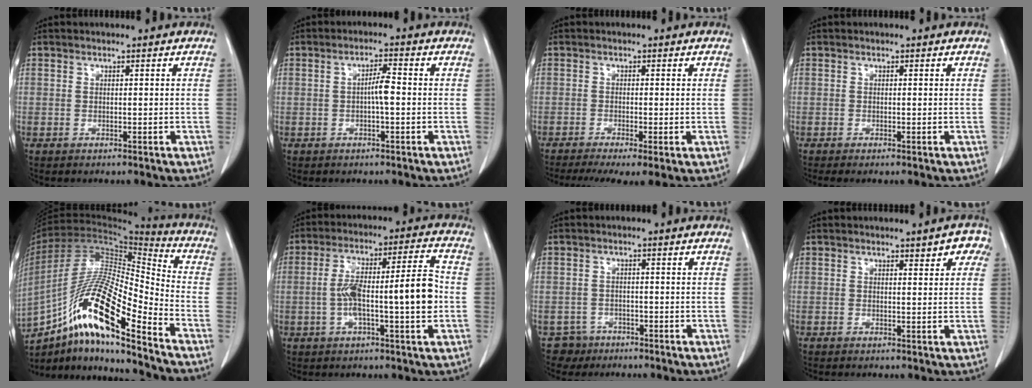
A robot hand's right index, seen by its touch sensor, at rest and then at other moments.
{"total": 3.0, "force": [-0.3, 0.4, 3.0], "torque": [-0.051, 0.005, -0.007]}
{"total": 6.8, "force": [-4.5, 1.1, 4.9], "torque": [-0.077, -0.015, -0.077]}
{"total": 0.7, "force": [-0.3, 0.0, 0.7], "torque": [-0.015, -0.002, -0.002]}
{"total": 19.5, "force": [-12.0, 2.2, 15.2], "torque": [-0.305, -0.006, -0.216]}
{"total": 12.9, "force": [-1.5, 1.5, 12.8], "torque": [-0.217, 0.026, -0.023]}
{"total": 3.1, "force": [-1.9, 2.4, -0.7], "torque": [0.012, 0.009, -0.032]}
{"total": 3.3, "force": [1.8, 1.1, 2.5], "torque": [-0.021, 0.008, 0.019]}